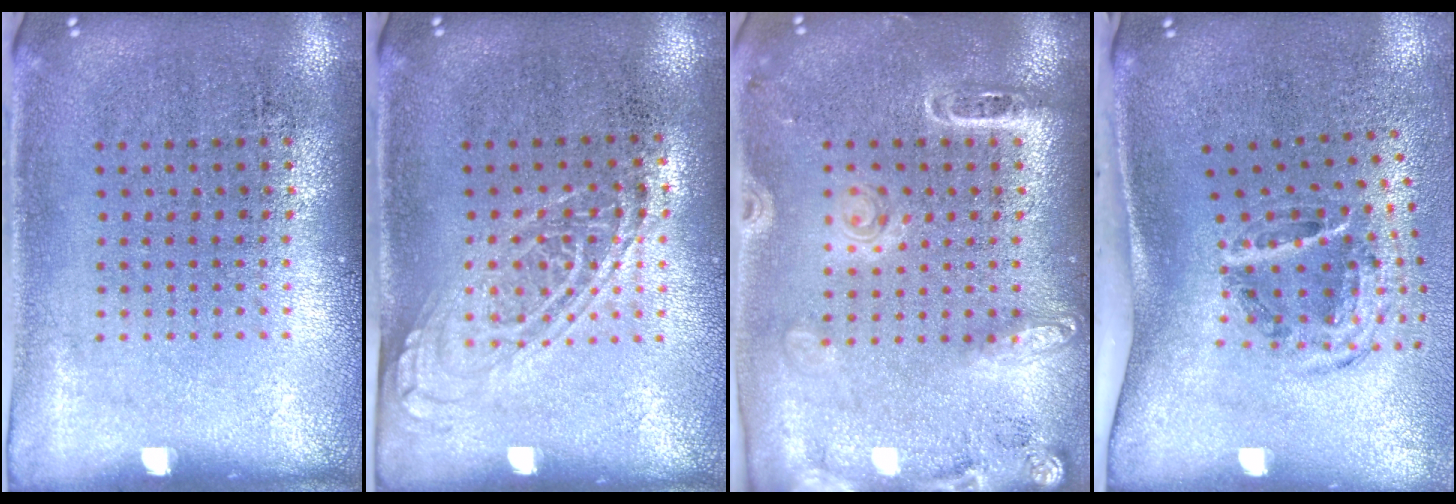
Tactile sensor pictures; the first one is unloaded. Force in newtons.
{"total": 1.4, "press": 1.2, "slide": 0.8}
{"total": 1.8, "press": 1.7, "slide": 0.7}
{"total": 1.9, "press": 1.1, "slide": 1.6}